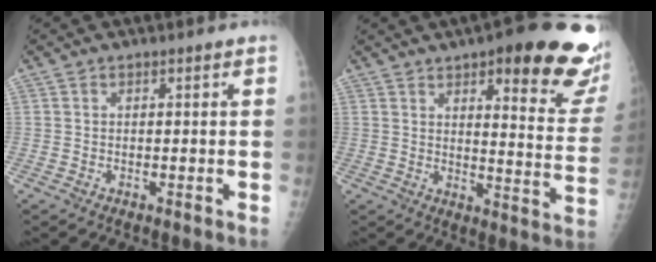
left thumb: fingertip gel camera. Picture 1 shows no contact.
{"total": 22.4, "force": [13.1, 5.7, 17.2], "torque": [-0.184, -0.060, 0.161]}